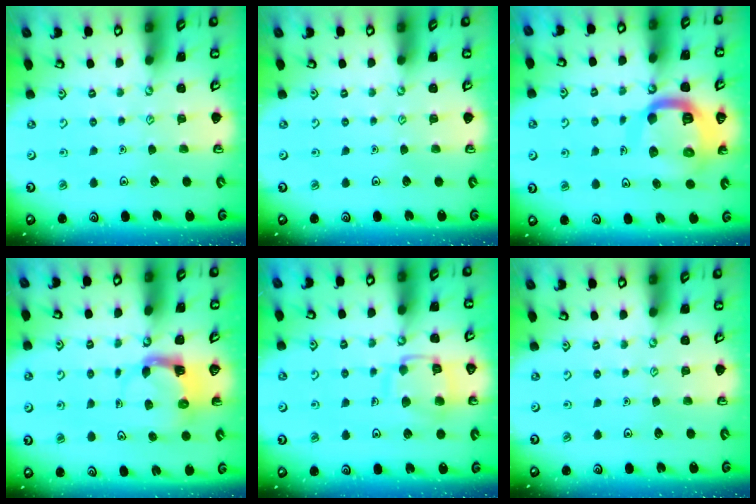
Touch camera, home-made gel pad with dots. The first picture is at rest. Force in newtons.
{"total": 0.0}
{"total": 15.4, "press": 15.3, "slide": 1.9}
{"total": 3.7, "press": 3.7, "slide": 0.6}
{"total": 11.2, "press": 11.2, "slide": 1.0}
{"total": 0.0}